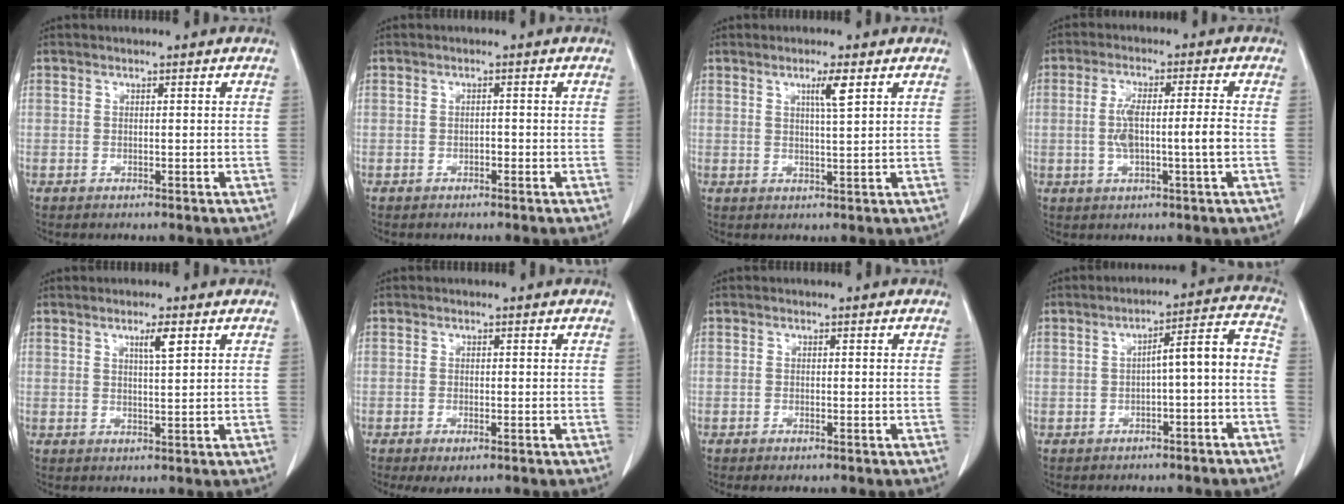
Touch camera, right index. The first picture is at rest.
{"total": 0.7, "force": [-0.4, 0.3, 0.4], "torque": [-0.008, 0.002, -0.007]}
{"total": 3.2, "force": [1.5, -0.3, 2.8], "torque": [-0.052, -0.005, 0.027]}
{"total": 7.3, "force": [-0.8, 0.6, 7.2], "torque": [-0.140, 0.008, -0.013]}
{"total": 2.8, "force": [1.4, 0.1, 2.4], "torque": [-0.045, -0.003, 0.024]}
{"total": 2.5, "force": [-1.4, 0.8, 1.9], "torque": [-0.028, -0.003, -0.017]}
{"total": 0.9, "force": [-0.7, 0.1, 0.5], "torque": [-0.012, -0.002, -0.009]}
{"total": 7.1, "force": [-2.3, 1.2, 6.6], "torque": [-0.085, 0.035, -0.032]}